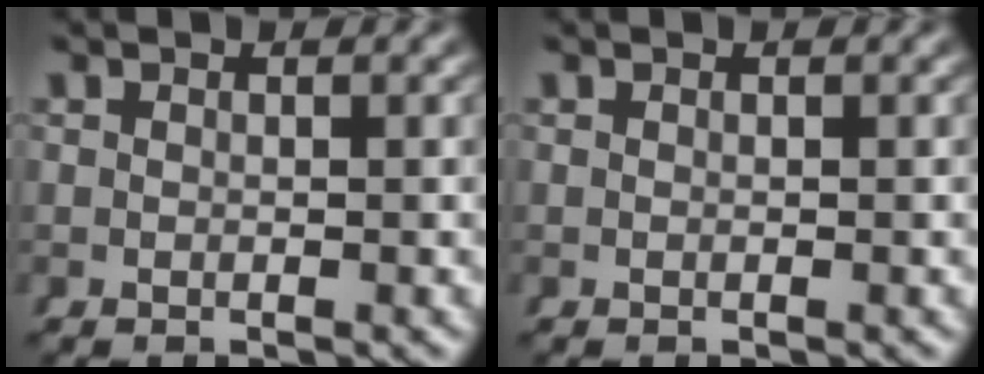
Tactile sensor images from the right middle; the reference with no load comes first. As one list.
[{"total": 0.0}]